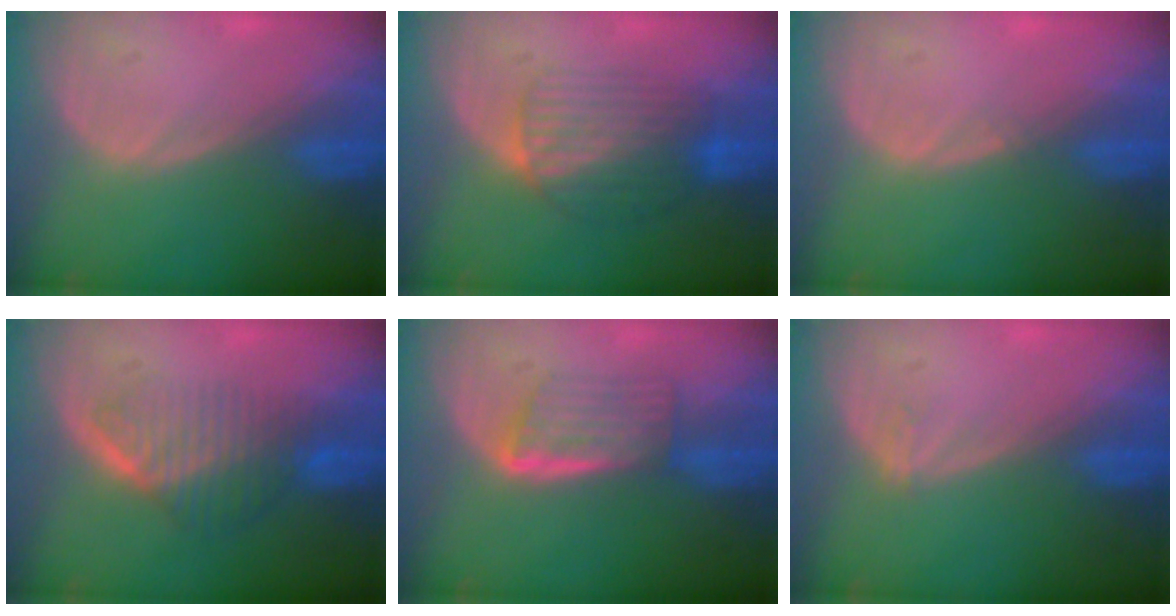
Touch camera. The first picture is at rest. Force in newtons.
{"total": 6.4, "press": 6.3, "slide": 1.3}
{"total": 0.6, "press": 0.5, "slide": 0.4}
{"total": 6.4, "press": 5.9, "slide": 2.6}
{"total": 5.8, "press": 5.1, "slide": 2.9}
{"total": 0.9, "press": 0.6, "slide": 0.6}